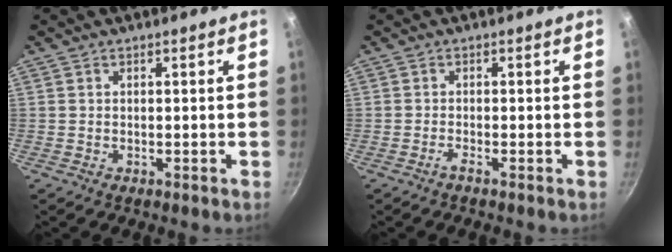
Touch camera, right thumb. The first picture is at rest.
{"total": 1.0, "force": [-0.7, -0.2, 0.6], "torque": [-0.020, 0.003, -0.020]}